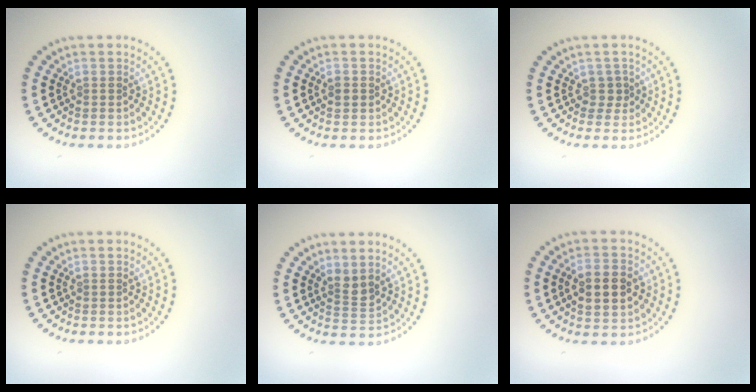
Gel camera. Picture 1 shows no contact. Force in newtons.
{"total": 1.2, "press": 1.1, "slide": 0.2}
{"total": 1.0, "press": 0.8, "slide": 0.6}
{"total": 0.0}
{"total": 1.7, "press": 1.3, "slide": 1.1}
{"total": 4.1, "press": 4.1, "slide": 0.2}